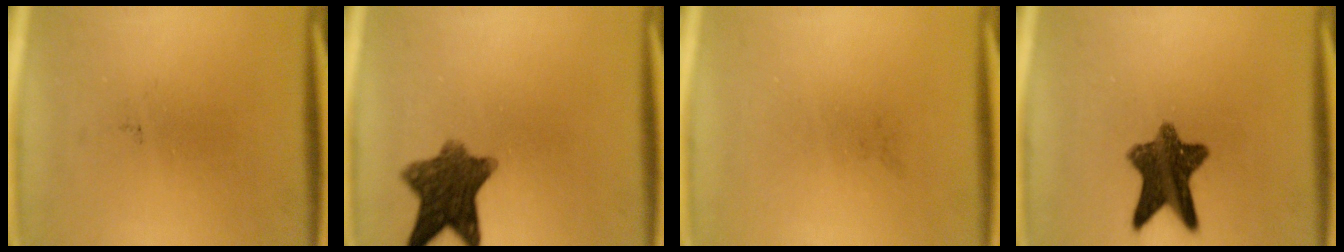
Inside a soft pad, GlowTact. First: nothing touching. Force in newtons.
{"total": 9.5}
{"total": 0.0}
{"total": 10.0}